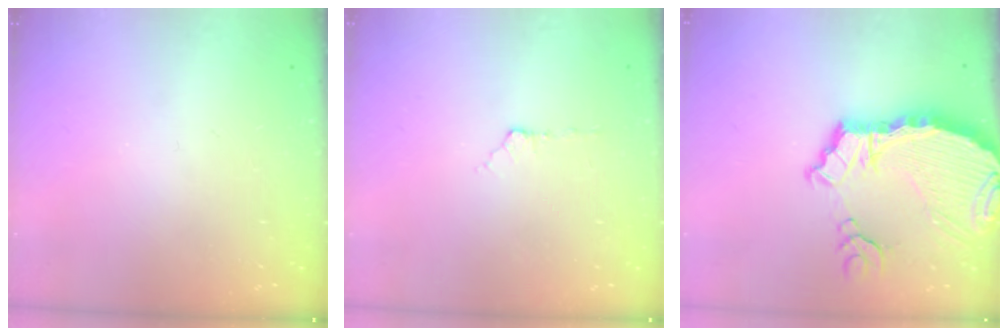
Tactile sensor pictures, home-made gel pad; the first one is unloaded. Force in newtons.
{"total": 3.3, "press": 3.1, "slide": 1.1}
{"total": 11.6, "press": 11.5, "slide": 1.4}